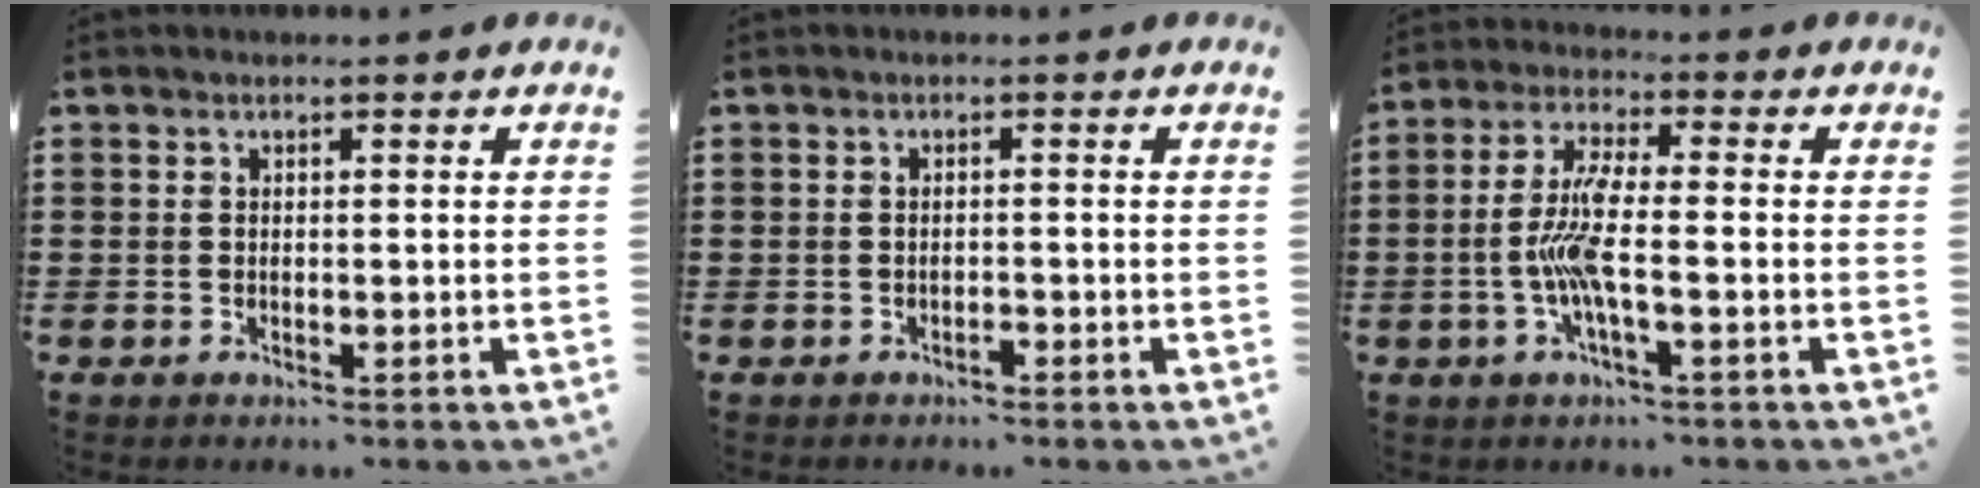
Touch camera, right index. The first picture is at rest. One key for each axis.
{"total": 0.8, "fx": -0.6, "fy": 0.2, "fz": 0.5, "tx": -0.013, "ty": -0.002, "tz": -0.012}
{"total": 7.4, "fx": -1.7, "fy": 1.3, "fz": 7.0, "tx": -0.165, "ty": -0.015, "tz": -0.042}